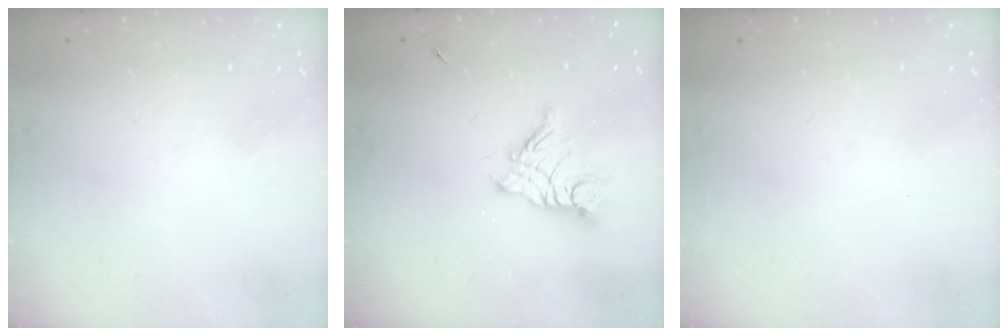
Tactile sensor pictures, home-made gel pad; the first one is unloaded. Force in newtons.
{"total": 10.3, "press": 10.3, "slide": 0.9}
{"total": 0.0}